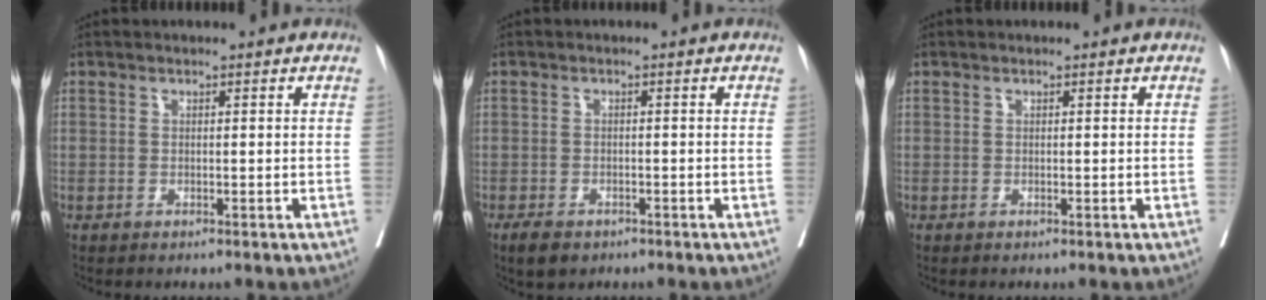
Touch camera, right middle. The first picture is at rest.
{"total": 3.5, "force": [-2.6, 1.7, 1.7], "torque": [-0.029, -0.003, -0.036]}
{"total": 0.0}